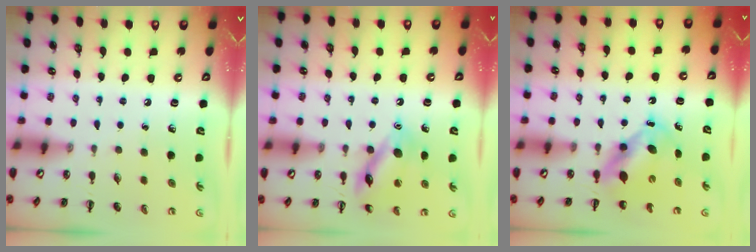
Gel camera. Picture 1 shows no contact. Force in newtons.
{"total": 12.9, "press": 12.8, "slide": 1.3}
{"total": 5.9, "press": 5.8, "slide": 1.1}